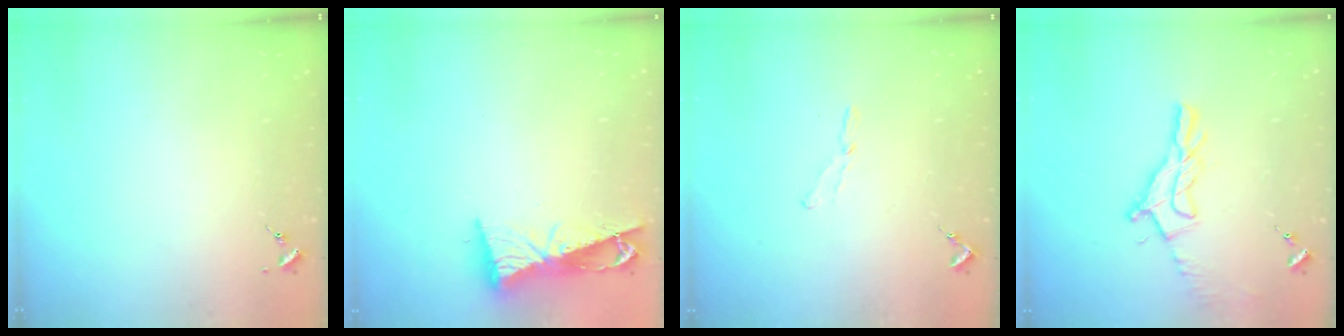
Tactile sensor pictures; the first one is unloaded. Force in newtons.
{"total": 8.5, "press": 8.4, "slide": 1.0}
{"total": 3.4, "press": 3.4, "slide": 0.4}
{"total": 11.0, "press": 11.0, "slide": 0.5}